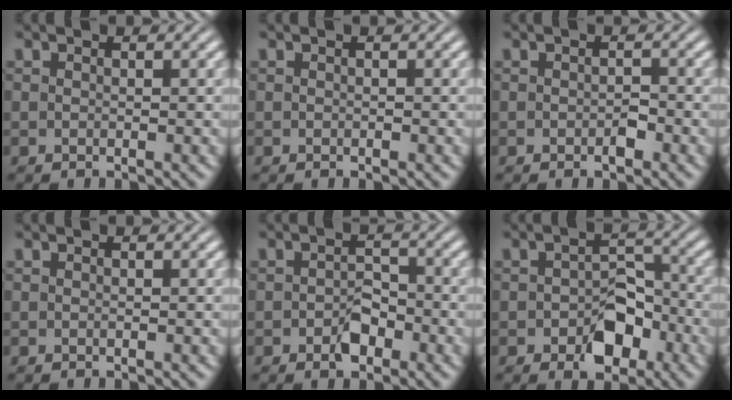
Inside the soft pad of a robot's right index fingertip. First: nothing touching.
{"total": 0.0}
{"total": 0.8, "force": [-0.7, -0.2, 0.4], "torque": [-0.002, -0.003, -0.009]}
{"total": 0.0}
{"total": 2.1, "force": [-1.4, 0.8, 1.4], "torque": [-0.003, -0.004, -0.023]}
{"total": 4.0, "force": [-2.0, 2.1, 2.8], "torque": [-0.007, -0.005, -0.031]}